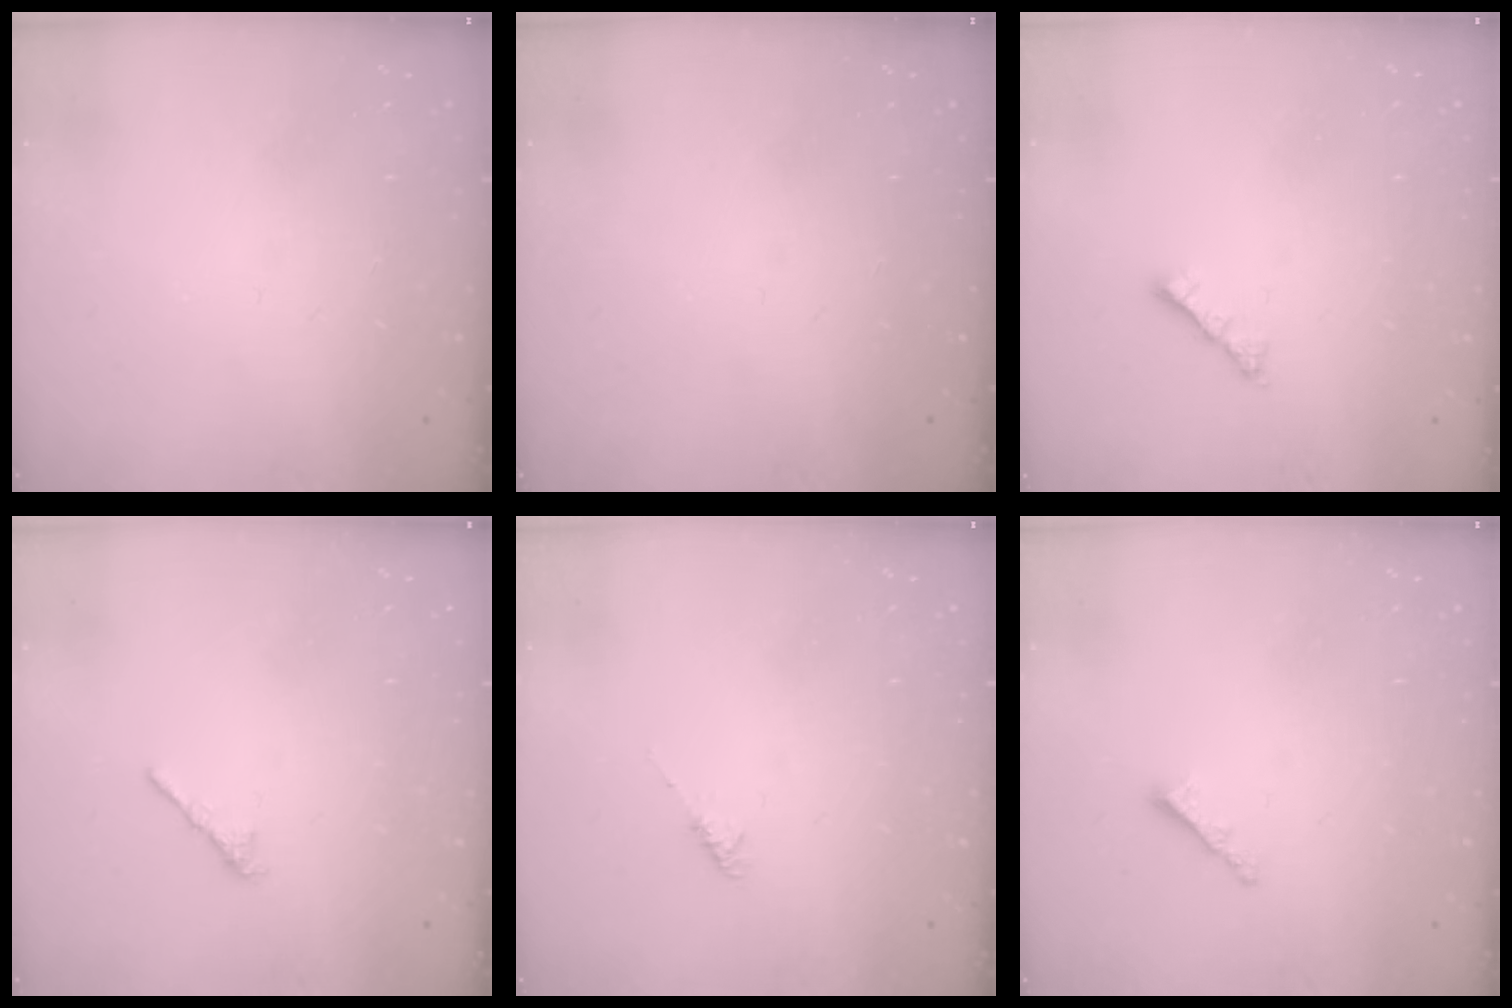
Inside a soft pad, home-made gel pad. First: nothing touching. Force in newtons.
{"total": 0.0}
{"total": 2.0, "press": 1.9, "slide": 0.5}
{"total": 2.4, "press": 2.3, "slide": 0.7}
{"total": 2.0, "press": 1.9, "slide": 0.4}
{"total": 1.8, "press": 1.7, "slide": 0.5}